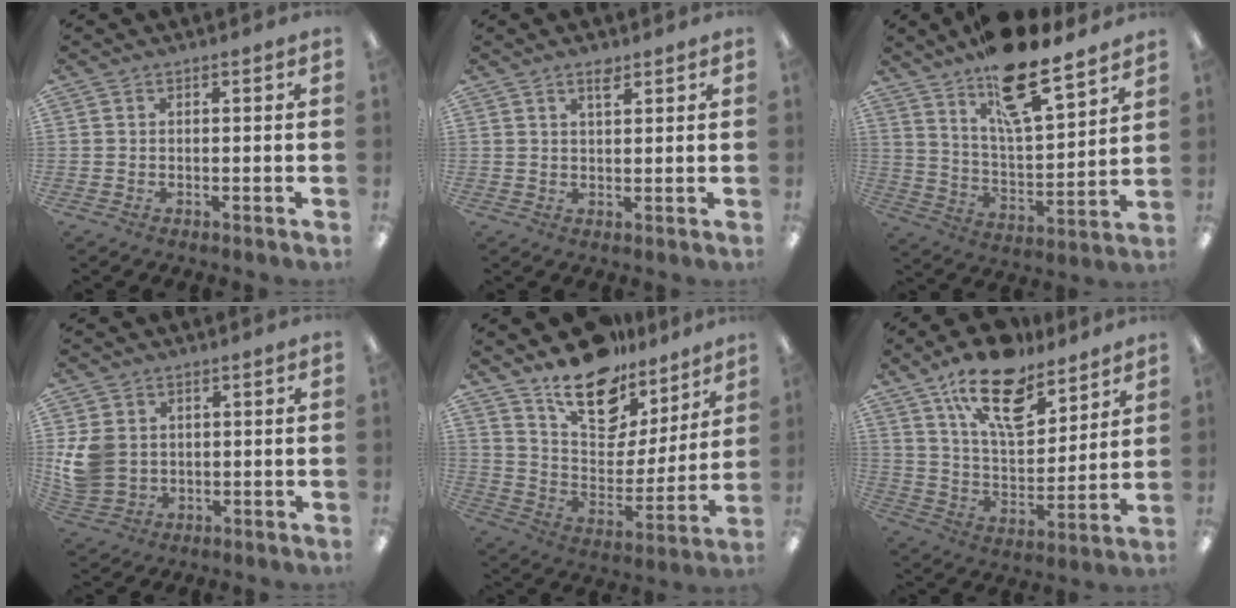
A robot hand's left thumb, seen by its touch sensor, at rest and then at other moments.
{"total": 3.0, "force": [2.2, 0.9, 1.8], "torque": [-0.033, -0.002, 0.037]}
{"total": 18.0, "force": [13.3, 5.8, 10.7], "torque": [-0.167, -0.081, 0.223]}
{"total": 7.9, "force": [1.3, 6.7, 3.9], "torque": [-0.091, 0.011, 0.031]}
{"total": 21.4, "force": [15.6, 10.4, 10.2], "torque": [-0.164, -0.108, 0.280]}
{"total": 18.7, "force": [12.7, 8.4, 10.9], "torque": [-0.177, -0.067, 0.221]}